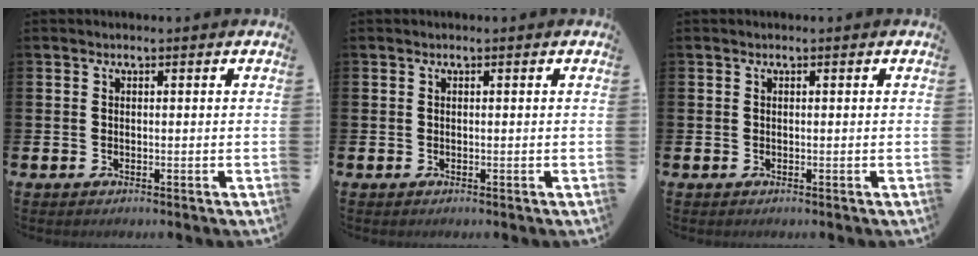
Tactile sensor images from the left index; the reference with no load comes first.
{"total": 0.0}
{"total": 0.0}